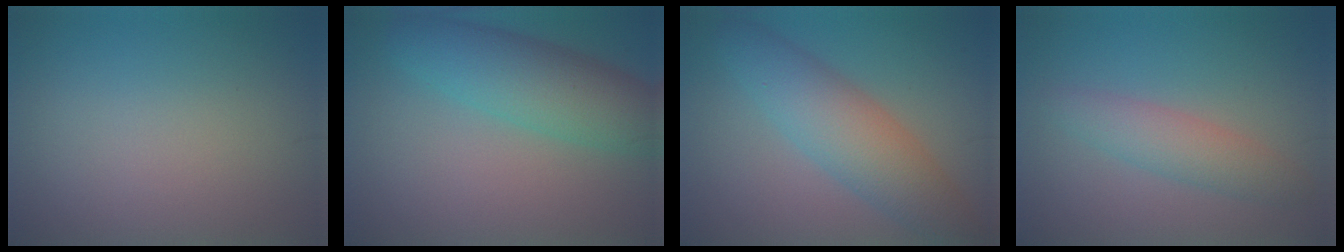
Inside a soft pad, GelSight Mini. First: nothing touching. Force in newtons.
{"total": 6.1, "press": 6.1, "slide": 0.1}
{"total": 5.9, "press": 5.9, "slide": 0.0}
{"total": 2.9, "press": 2.9, "slide": 0.1}